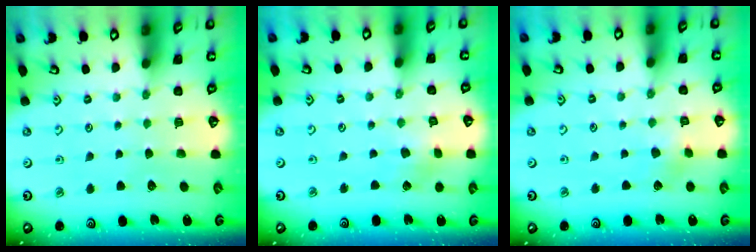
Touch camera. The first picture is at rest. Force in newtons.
{"total": 2.8, "press": 2.8, "slide": 0.4}
{"total": 3.1, "press": 3.1, "slide": 0.4}